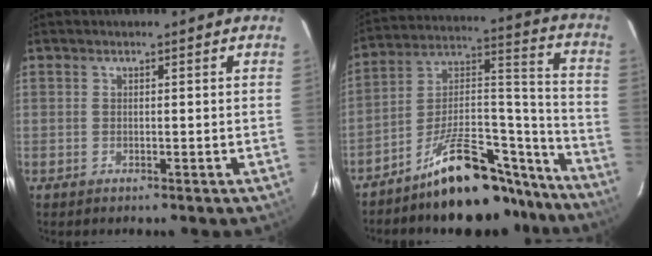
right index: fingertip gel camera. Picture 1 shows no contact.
{"total": 20.0, "force": [-16.2, 6.6, 9.6], "torque": [-0.142, 0.057, -0.240]}